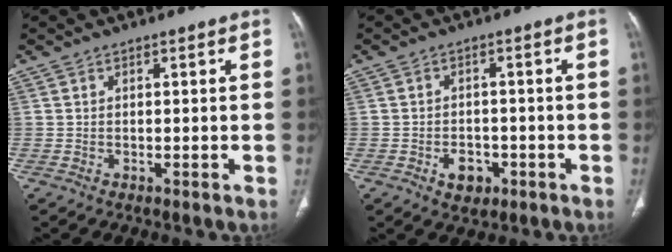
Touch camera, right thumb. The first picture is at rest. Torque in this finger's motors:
{"motor_torque": [1.33, 0.65, 0.42, -0.36, 0.00]}